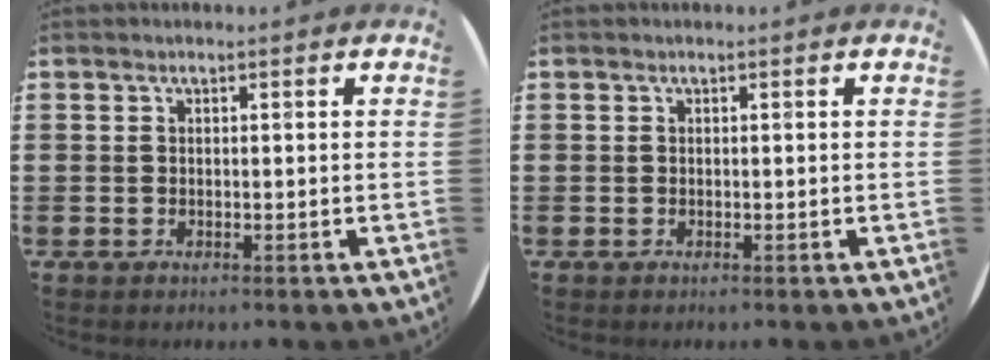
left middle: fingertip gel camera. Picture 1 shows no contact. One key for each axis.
{"total": 0.0}